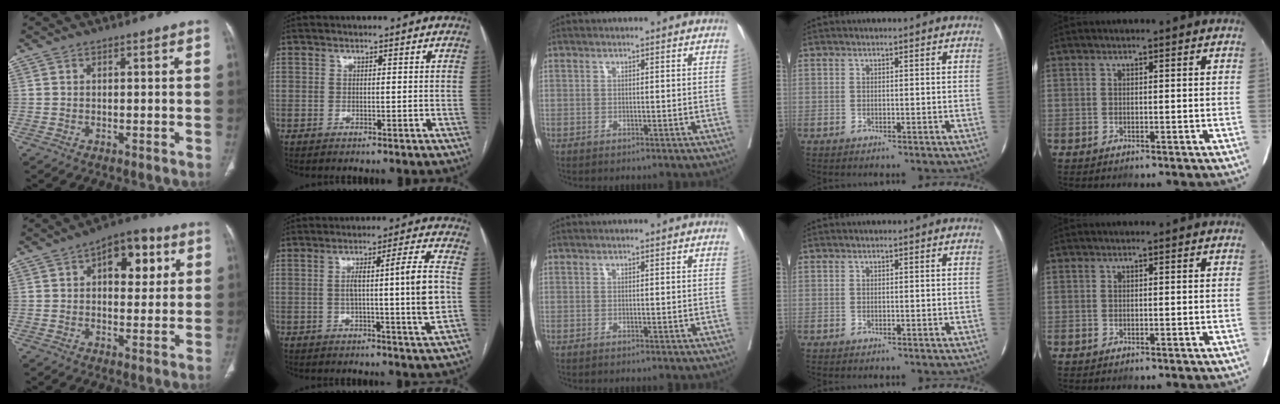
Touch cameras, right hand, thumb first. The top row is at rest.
{"thumb": {"total": 10.7, "force": [3.4, 6.1, 8.1], "torque": [-0.074, 0.008, 0.043]}, "index": {"total": 11.0, "force": [-0.5, -1.0, 10.9], "torque": [-0.176, 0.002, -0.010]}}